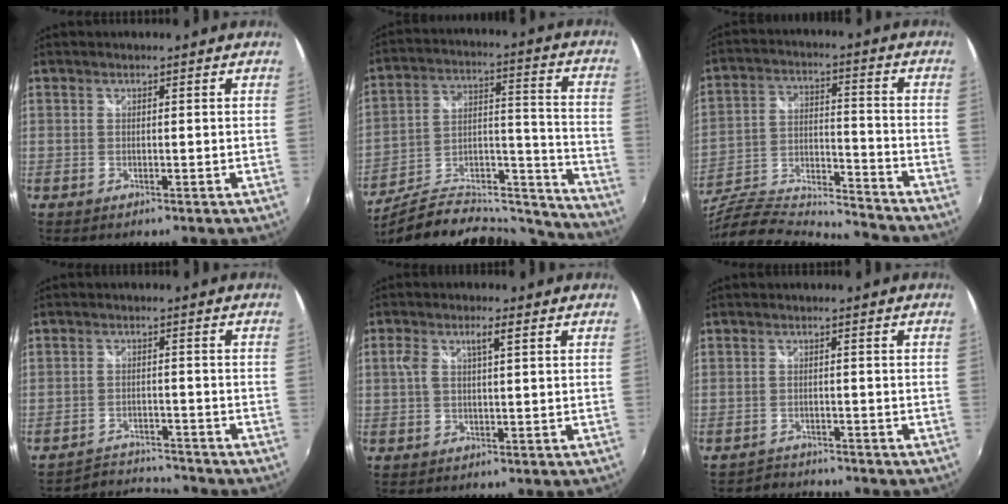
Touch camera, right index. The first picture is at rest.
{"total": 26.6, "force": [-23.2, 7.6, 10.6], "torque": [-0.161, 0.029, -0.334]}
{"total": 18.6, "force": [-16.3, 3.5, 8.2], "torque": [-0.172, -0.015, -0.282]}
{"total": 6.4, "force": [-6.3, 0.9, -0.2], "torque": [-0.016, 0.008, -0.104]}
{"total": 3.8, "force": [1.0, 1.0, 3.6], "torque": [-0.071, 0.007, 0.022]}
{"total": 3.3, "force": [-3.1, 1.0, -0.4], "torque": [-0.007, 0.001, -0.057]}